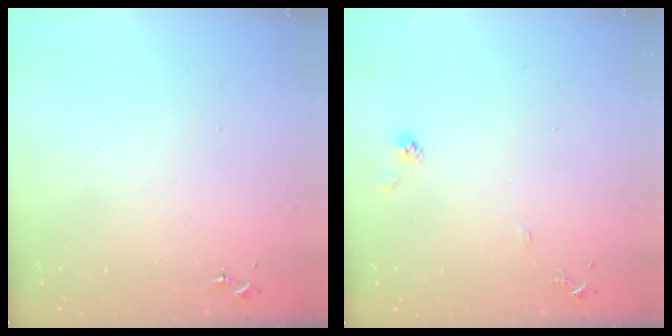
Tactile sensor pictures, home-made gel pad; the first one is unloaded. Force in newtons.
{"total": 7.8, "press": 7.7, "slide": 0.6}